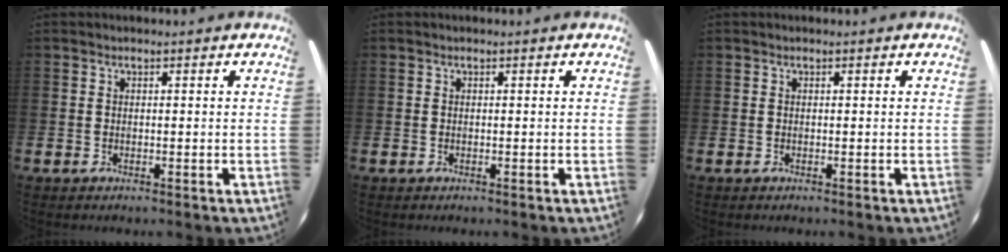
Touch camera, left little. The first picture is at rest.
{"total": 0.0}
{"total": 0.0}